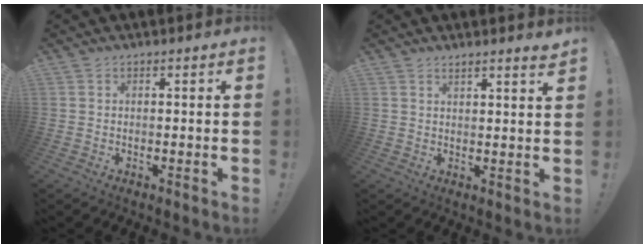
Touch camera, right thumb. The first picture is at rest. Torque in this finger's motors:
{"motor_torque": [-0.20, -0.16, -0.08, 0.01, -0.09]}